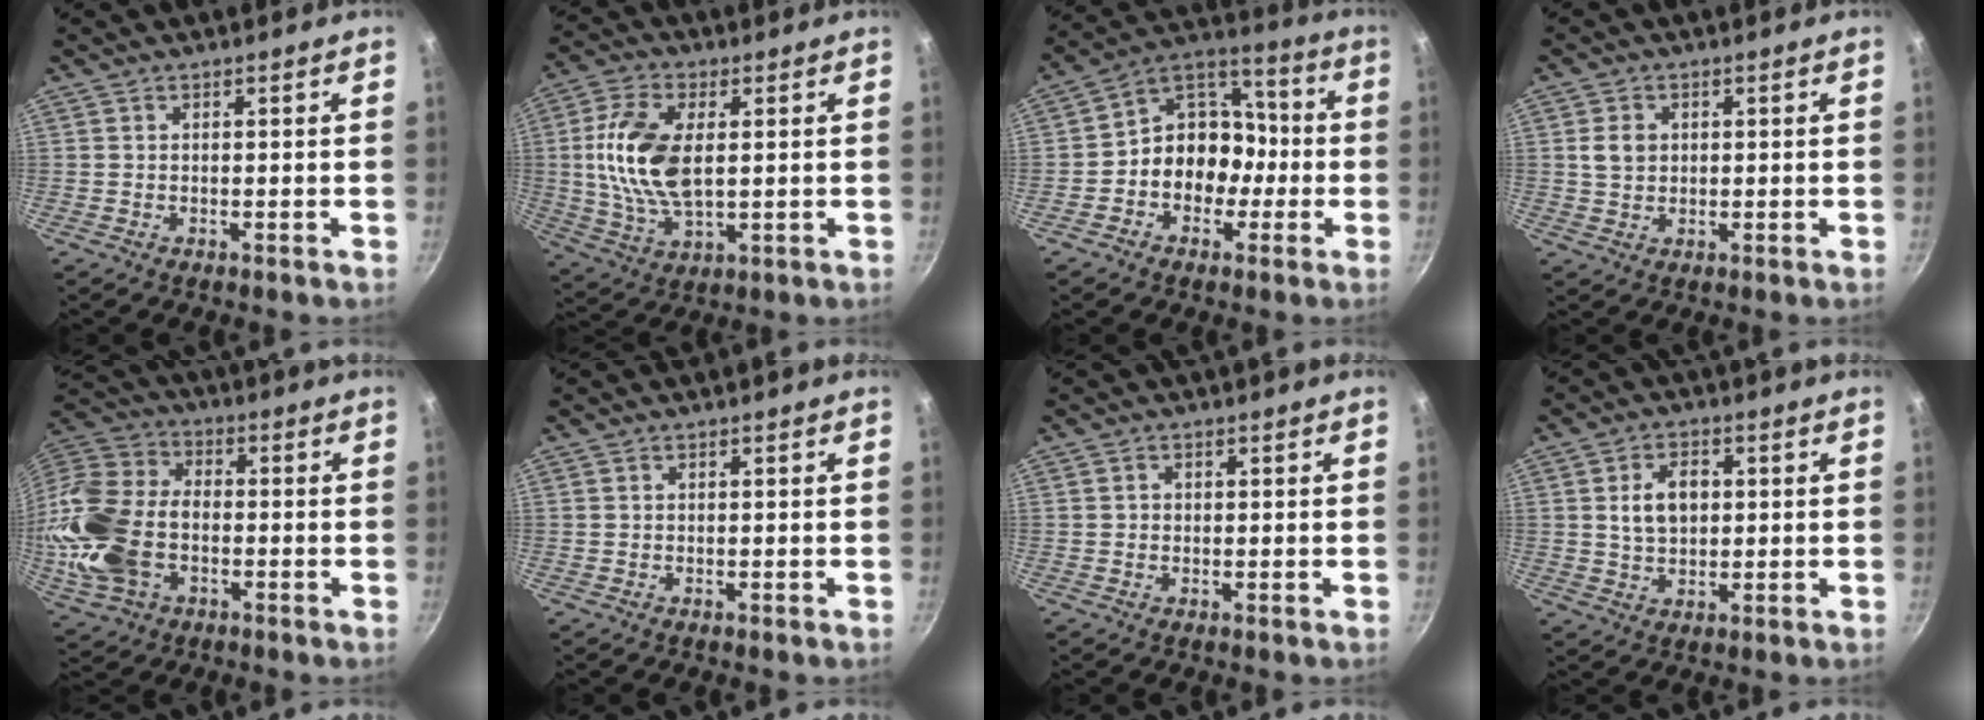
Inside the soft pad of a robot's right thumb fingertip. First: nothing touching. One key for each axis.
{"total": 14.3, "fx": 1.6, "fy": 7.8, "fz": 11.9, "tx": -0.227, "ty": 0.003, "tz": 0.031}
{"total": 12.5, "fx": -2.8, "fy": 10.3, "fz": 6.4, "tx": -0.039, "ty": 0.056, "tz": -0.062}
{"total": 3.9, "fx": 0.7, "fy": 3.2, "fz": 2.1, "tx": -0.028, "ty": 0.002, "tz": 0.012}
{"total": 18.9, "fx": -3.9, "fy": 12.9, "fz": 13.3, "tx": -0.270, "ty": 0.030, "tz": -0.077}
{"total": 0.0}
{"total": 0.9, "fx": 0.0, "fy": 0.9, "fz": 0.3, "tx": -0.002, "ty": 0.003, "tz": -0.001}
{"total": 7.8, "fx": 1.1, "fy": 5.4, "fz": 5.5, "tx": -0.076, "ty": 0.005, "tz": 0.019}